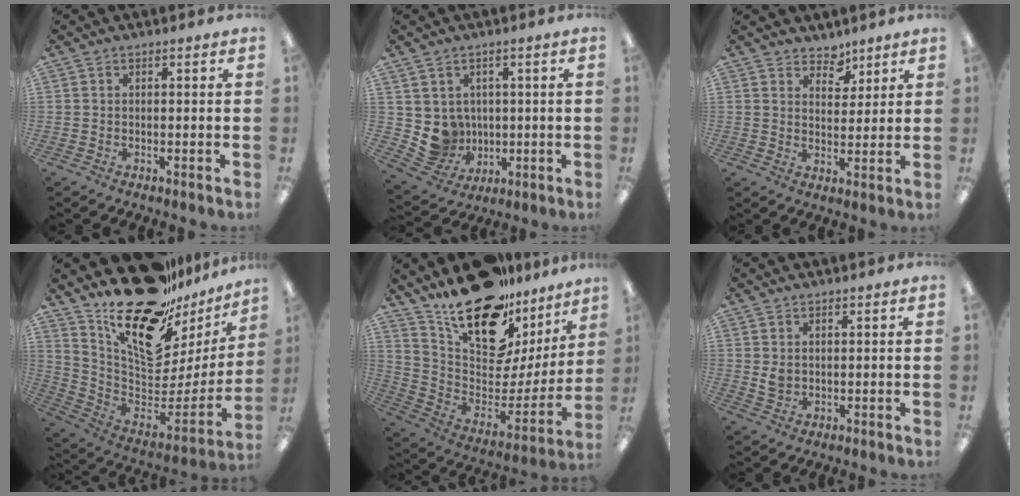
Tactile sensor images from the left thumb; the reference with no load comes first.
{"total": 7.1, "force": [2.0, 6.8, 0.7], "torque": [-0.038, -0.019, 0.048]}
{"total": 5.1, "force": [4.3, 2.8, 0.6], "torque": [0.004, -0.030, 0.074]}
{"total": 23.3, "force": [17.5, 9.3, 12.4], "torque": [-0.190, -0.131, 0.308]}
{"total": 22.2, "force": [16.2, 10.1, 11.3], "torque": [-0.178, -0.119, 0.283]}
{"total": 2.5, "force": [1.2, 1.9, 1.2], "torque": [-0.018, -0.001, 0.019]}